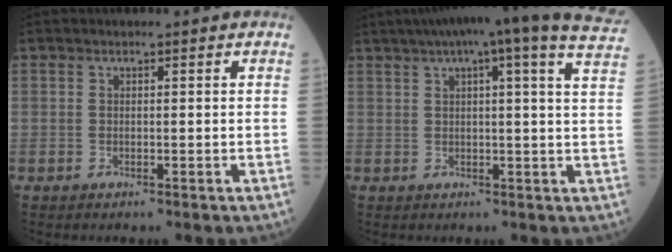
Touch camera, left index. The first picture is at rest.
{"total": 20.5, "force": [16.8, 0.6, 11.7], "torque": [-0.182, 0.011, 0.203]}